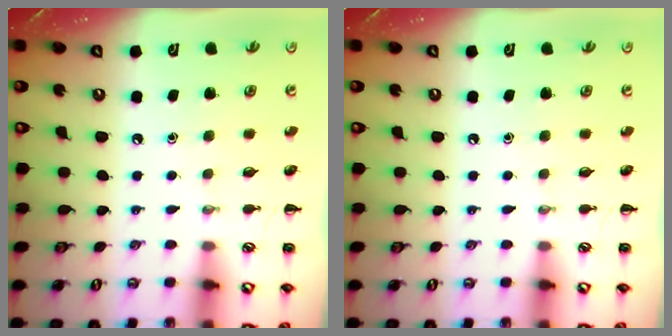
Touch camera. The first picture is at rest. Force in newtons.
{"total": 0.0}